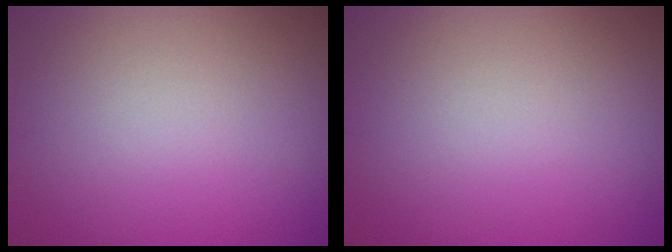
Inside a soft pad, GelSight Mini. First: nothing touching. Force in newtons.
{"total": 0.0}